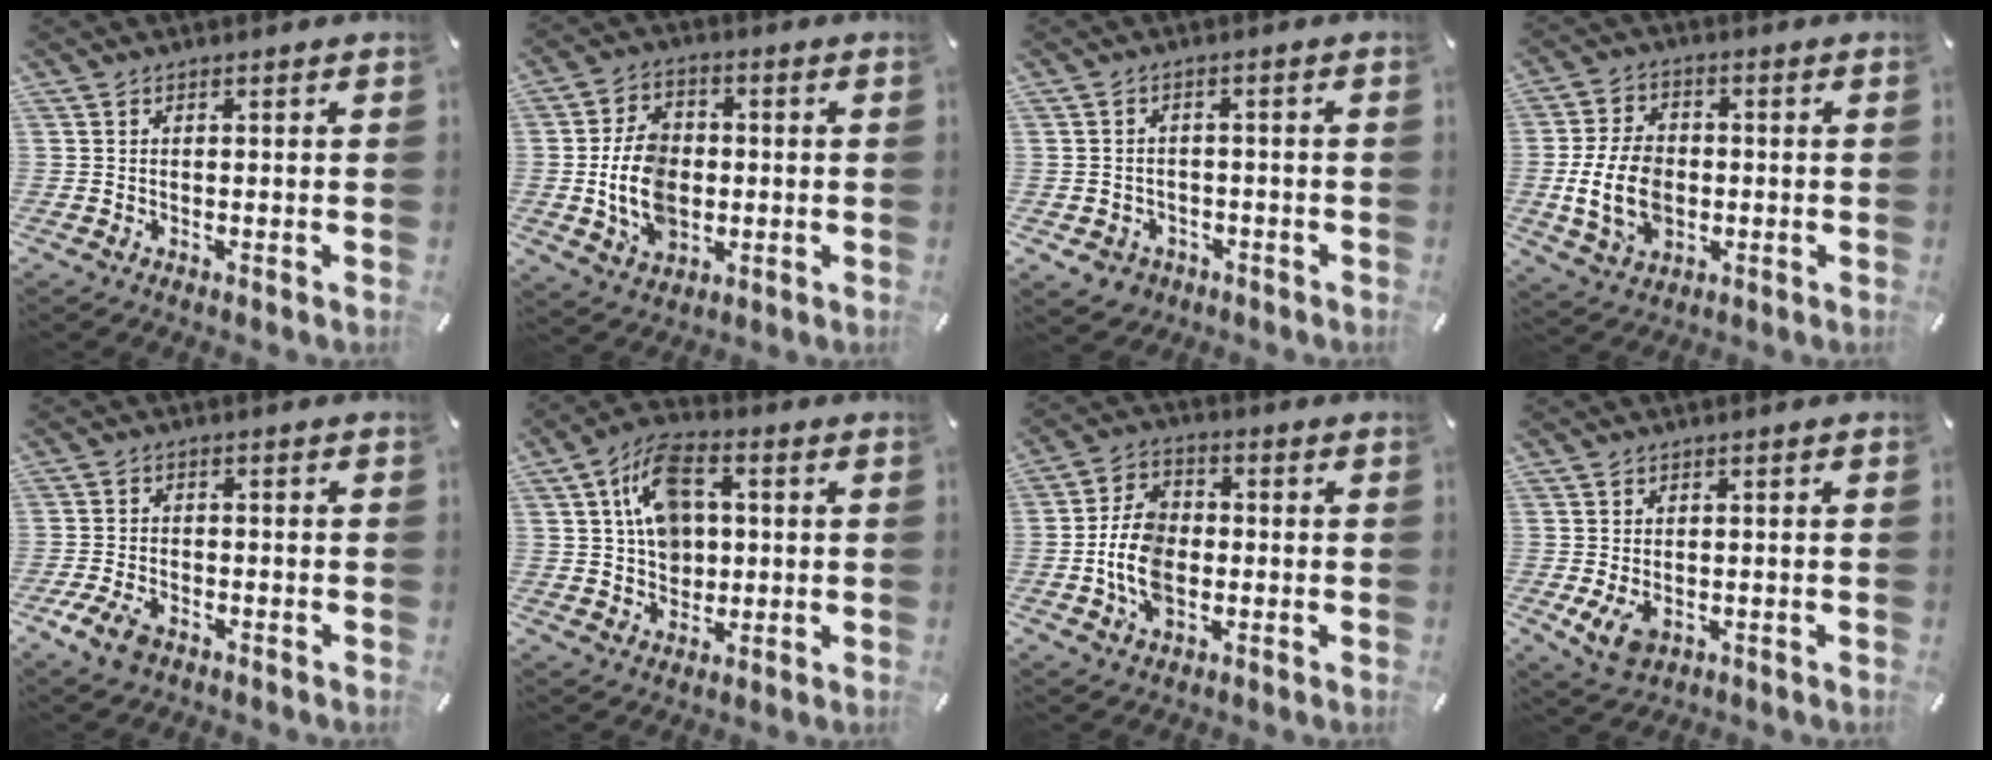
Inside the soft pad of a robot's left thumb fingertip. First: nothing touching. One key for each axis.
{"total": 12.2, "fx": -0.8, "fy": 9.2, "fz": 8.0, "tx": -0.168, "ty": 0.012, "tz": -0.014}
{"total": 4.4, "fx": -2.1, "fy": 3.7, "fz": 1.2, "tx": -0.026, "ty": 0.014, "tz": -0.038}
{"total": 12.6, "fx": -1.6, "fy": 9.2, "fz": 8.5, "tx": -0.181, "ty": 0.002, "tz": -0.027}
{"total": 5.9, "fx": -3.4, "fy": 3.3, "fz": 3.5, "tx": -0.092, "ty": 0.009, "tz": -0.071}
{"total": 11.3, "fx": 2.6, "fy": 8.7, "fz": 6.7, "tx": -0.122, "ty": 0.006, "tz": 0.049}
{"total": 10.7, "fx": -1.8, "fy": 7.7, "fz": 7.1, "tx": -0.162, "ty": 0.013, "tz": -0.031}
{"total": 4.5, "fx": -1.3, "fy": 3.2, "fz": 2.9, "tx": -0.060, "ty": -0.003, "tz": -0.026}